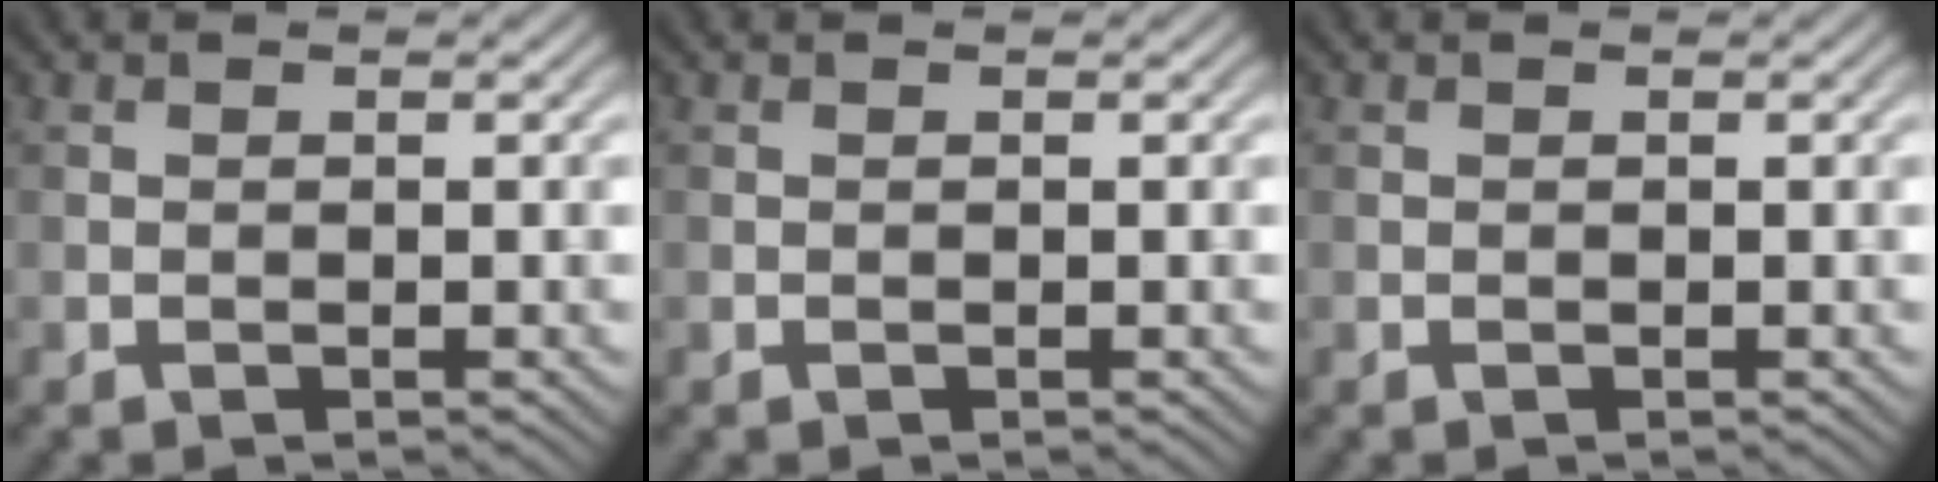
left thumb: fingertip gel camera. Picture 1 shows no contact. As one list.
[{"total": 0.0}, {"total": 0.0}]